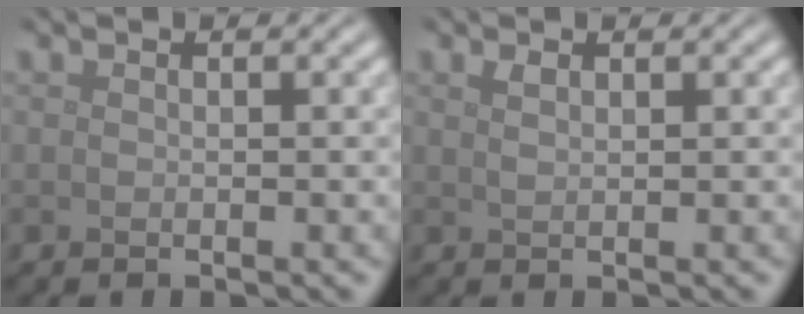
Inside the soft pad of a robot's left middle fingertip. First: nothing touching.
{"total": 0.9, "force": [0.6, 0.3, 0.6], "torque": [-0.013, 0.000, 0.012]}